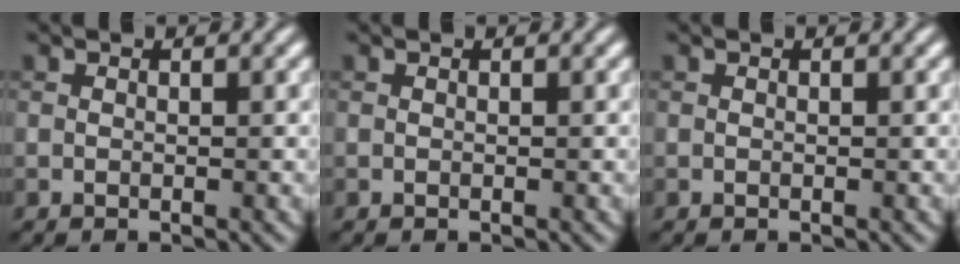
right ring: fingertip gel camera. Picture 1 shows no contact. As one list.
[{"total": 0.0}, {"total": 0.0}]